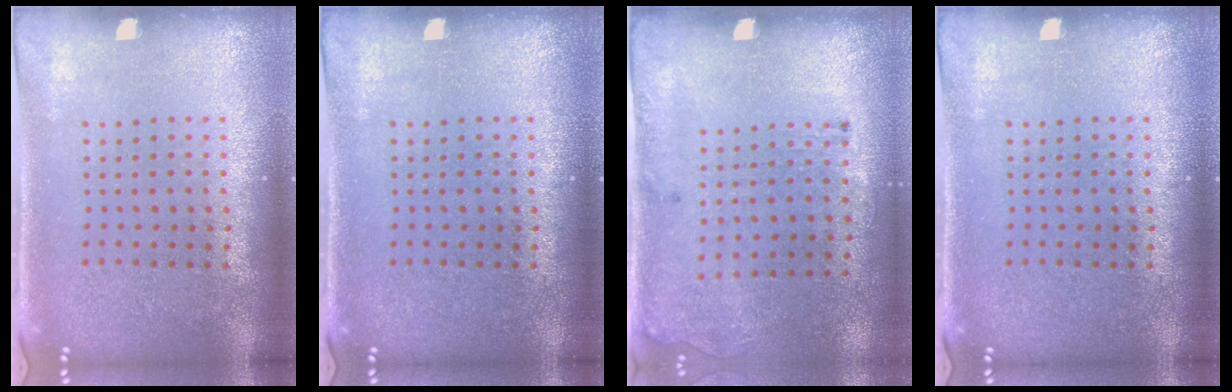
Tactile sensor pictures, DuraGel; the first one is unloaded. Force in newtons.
{"total": 0.0}
{"total": 1.8, "press": 1.2, "slide": 1.3}
{"total": 0.0}